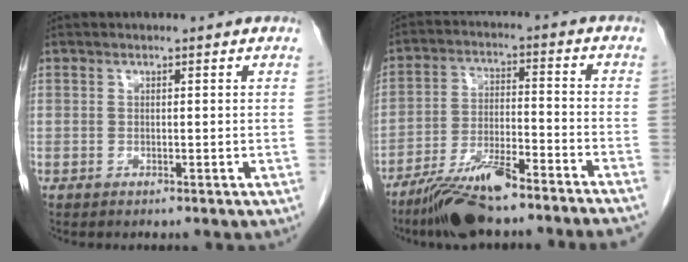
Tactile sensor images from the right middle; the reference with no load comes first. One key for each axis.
{"total": 13.8, "fx": -11.4, "fy": 0.4, "fz": 7.7, "tx": -0.133, "ty": -0.012, "tz": -0.194}